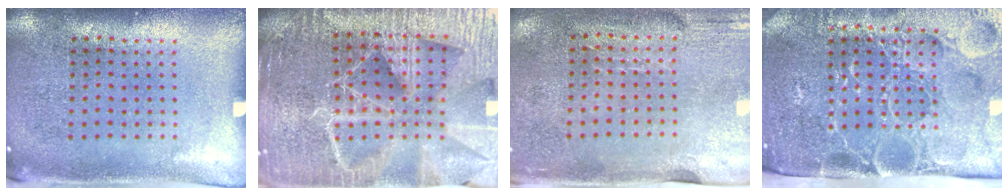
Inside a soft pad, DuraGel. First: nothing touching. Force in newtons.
{"total": 5.7, "press": 5.0, "slide": 2.6}
{"total": 3.0, "press": 2.5, "slide": 1.6}
{"total": 5.0, "press": 4.2, "slide": 2.6}